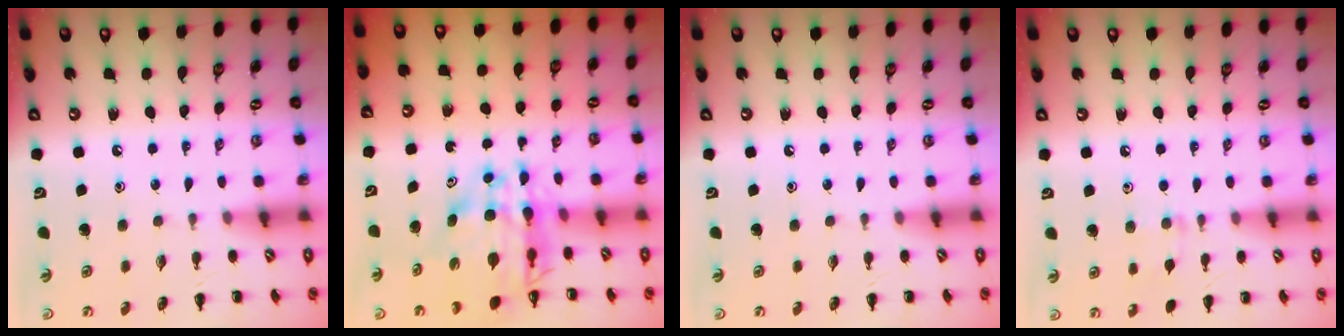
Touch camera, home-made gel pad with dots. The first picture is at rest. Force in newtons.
{"total": 13.3, "press": 12.7, "slide": 4.0}
{"total": 0.0}
{"total": 6.6, "press": 6.3, "slide": 2.2}